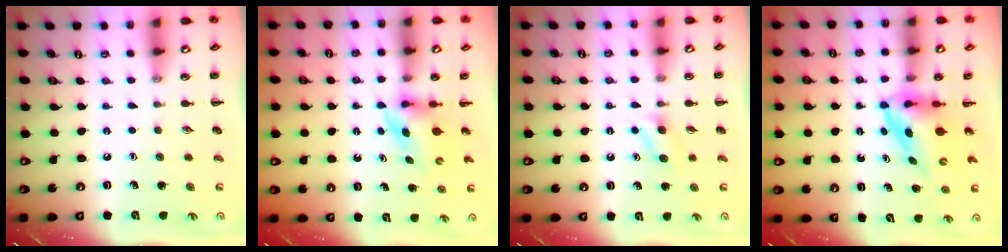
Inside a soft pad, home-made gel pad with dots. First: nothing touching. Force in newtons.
{"total": 3.2, "press": 3.0, "slide": 1.1}
{"total": 3.9, "press": 3.7, "slide": 1.3}
{"total": 3.9, "press": 3.8, "slide": 0.7}